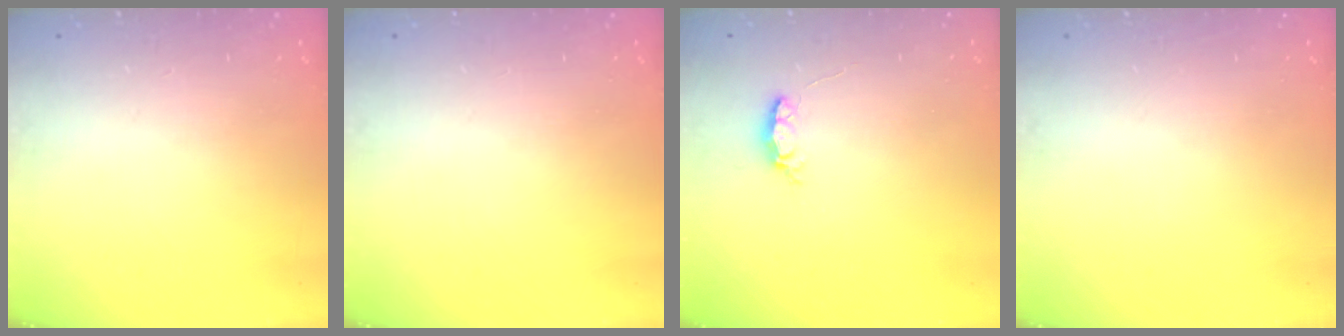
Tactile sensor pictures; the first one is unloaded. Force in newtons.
{"total": 0.0}
{"total": 3.5, "press": 3.4, "slide": 0.5}
{"total": 0.0}